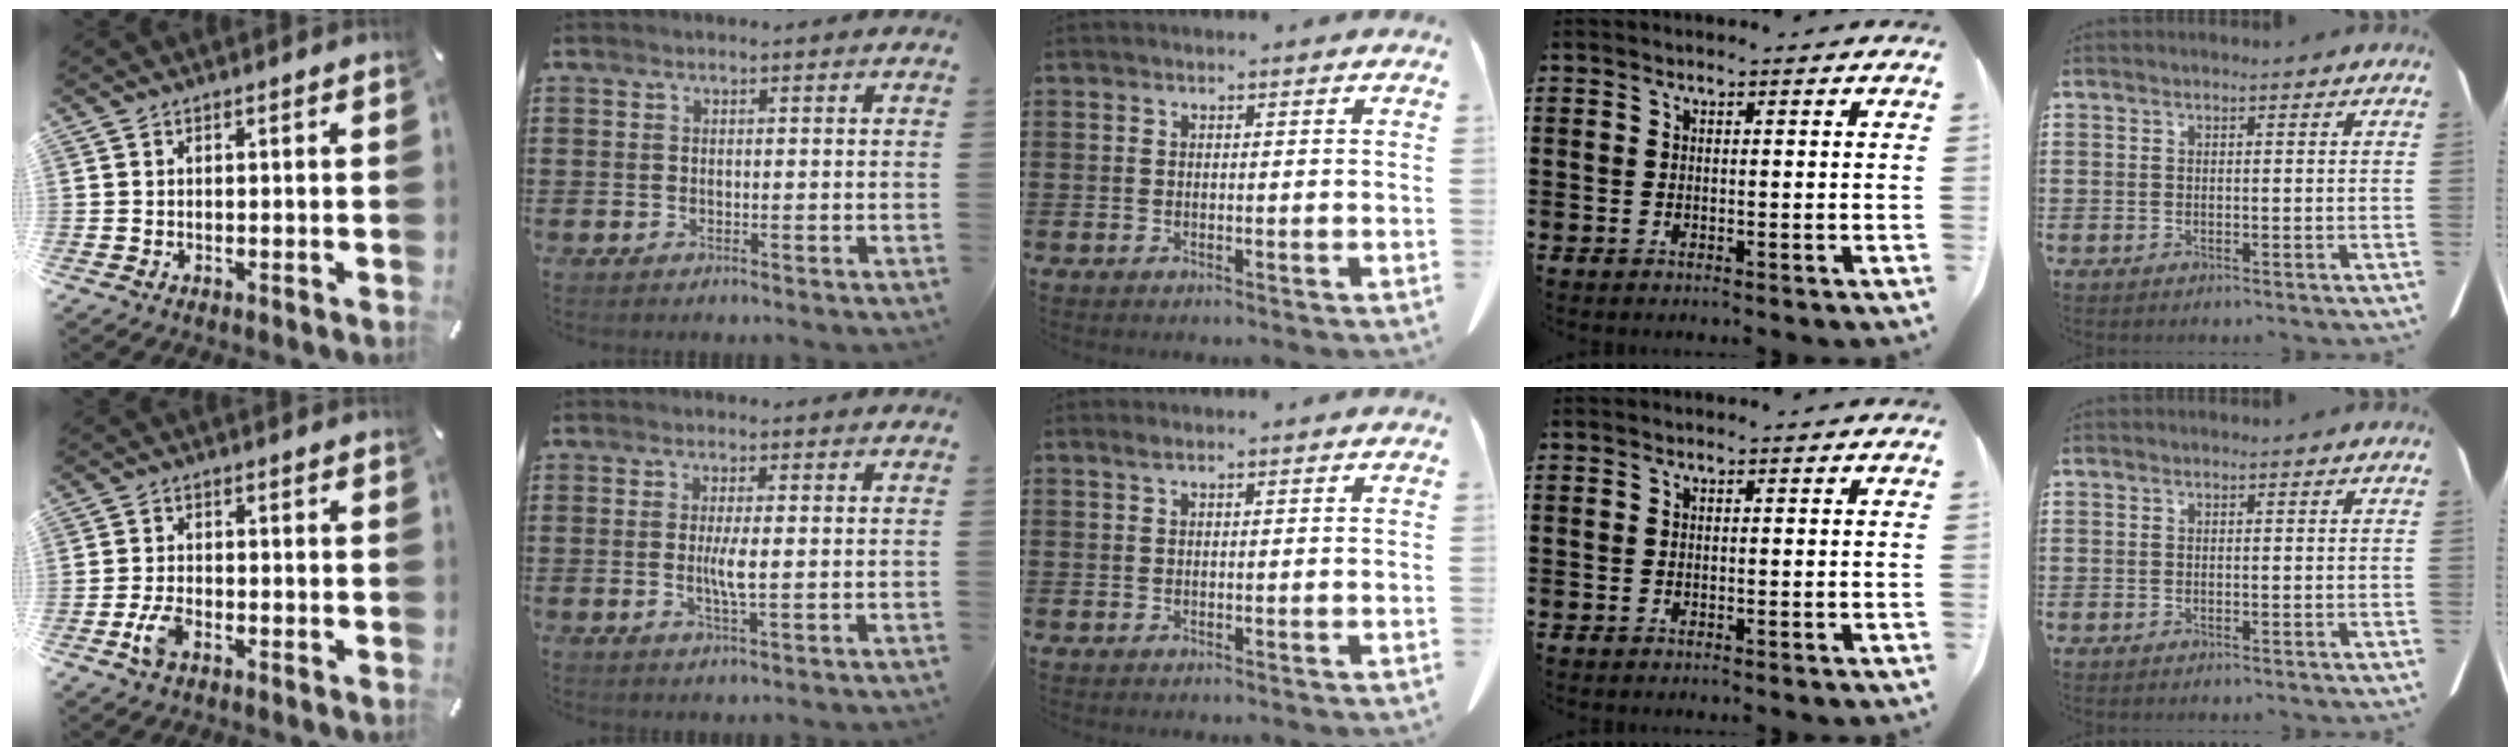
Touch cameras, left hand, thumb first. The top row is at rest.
{"thumb": {"total": 4.9, "force": [-2.3, 2.5, 3.6], "torque": [-0.090, 0.000, -0.049]}, "index": {"total": 3.7, "force": [0.0, 0.5, 3.7], "torque": [-0.074, -0.005, -0.004]}, "middle": {"total": 0.9, "force": [0.4, 0.1, 0.7], "torque": [-0.016, 0.001, 0.008]}}